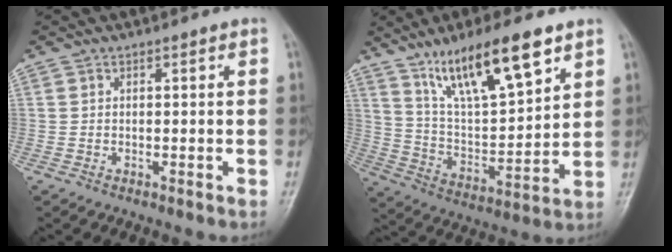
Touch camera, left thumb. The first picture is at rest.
{"total": 17.6, "force": [11.0, 4.8, 12.9], "torque": [-0.201, -0.044, 0.209]}